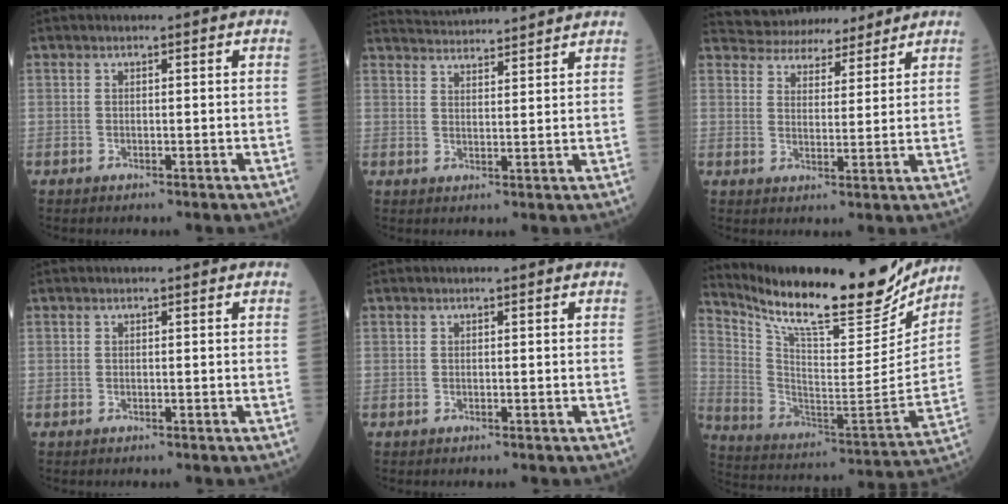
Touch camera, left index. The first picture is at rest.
{"total": 10.7, "force": [10.4, 0.1, 2.6], "torque": [-0.051, 0.024, 0.148]}
{"total": 10.7, "force": [10.0, 3.1, 1.9], "torque": [-0.026, 0.018, 0.147]}
{"total": 0.0}
{"total": 0.0}
{"total": 24.5, "force": [21.0, 4.6, 11.8], "torque": [-0.214, -0.040, 0.318]}